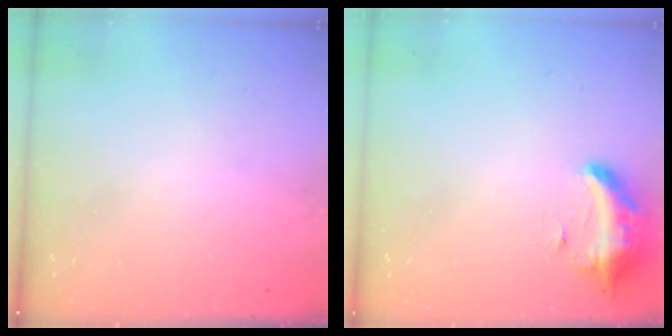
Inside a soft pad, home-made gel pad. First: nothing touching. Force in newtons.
{"total": 10.4, "press": 9.8, "slide": 3.5}